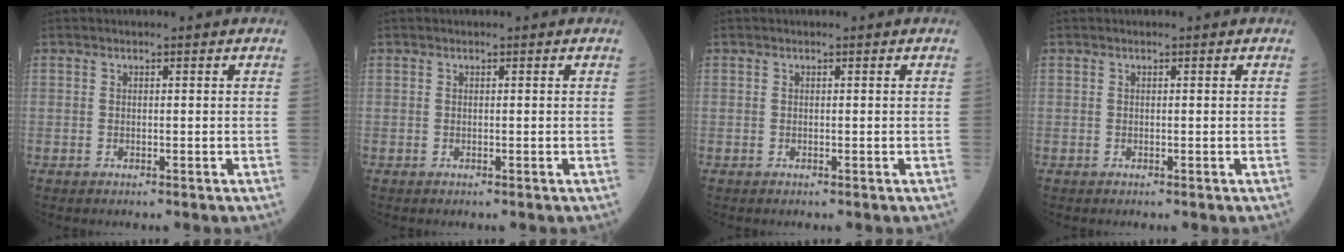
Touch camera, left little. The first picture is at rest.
{"total": 0.0}
{"total": 0.0}
{"total": 0.0}